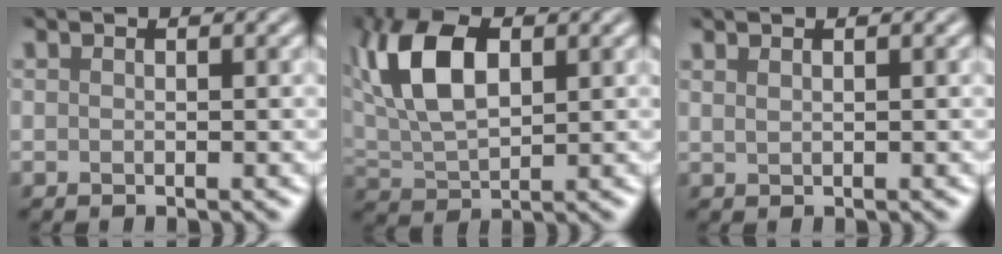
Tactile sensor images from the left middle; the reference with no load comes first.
{"total": 8.6, "force": [2.5, 4.7, 6.8], "torque": [-0.150, 0.018, 0.040]}
{"total": 0.9, "force": [0.6, 0.3, 0.6], "torque": [-0.008, -0.004, 0.008]}